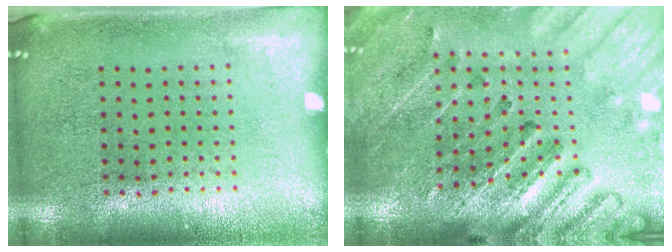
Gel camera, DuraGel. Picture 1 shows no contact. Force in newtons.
{"total": 2.7, "press": 2.7, "slide": 0.3}